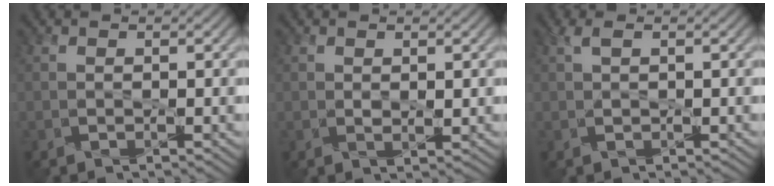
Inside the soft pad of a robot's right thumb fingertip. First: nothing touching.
{"total": 1.0, "force": [0.6, 0.5, 0.6], "torque": [-0.017, -0.001, 0.015]}
{"total": 1.2, "force": [0.8, 0.4, 0.7], "torque": [-0.021, 0.007, 0.017]}